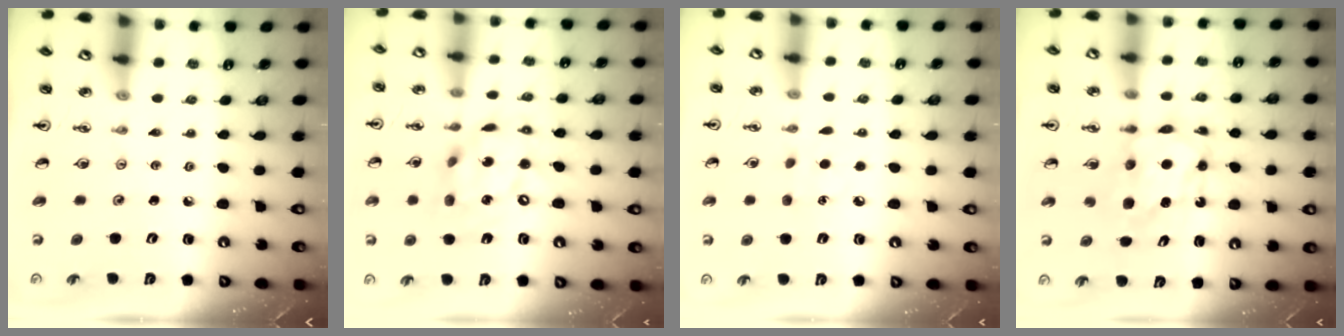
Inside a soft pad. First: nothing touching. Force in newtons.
{"total": 14.9, "press": 14.8, "slide": 1.4}
{"total": 4.8, "press": 4.8, "slide": 0.5}
{"total": 7.3, "press": 7.2, "slide": 1.2}